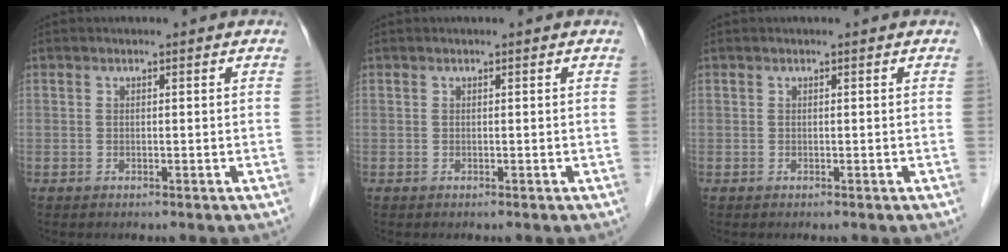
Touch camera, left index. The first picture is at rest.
{"total": 0.0}
{"total": 0.0}